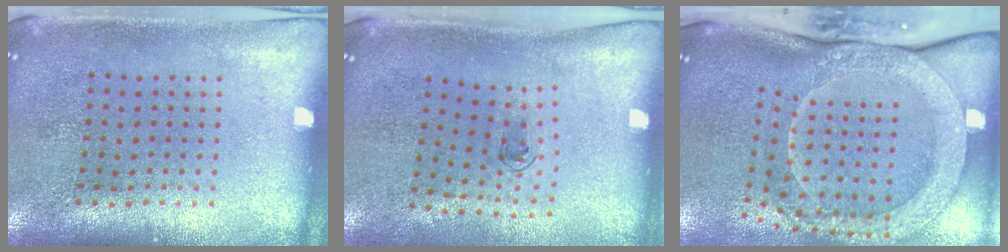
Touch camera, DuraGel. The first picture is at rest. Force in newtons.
{"total": 0.6, "press": 0.3, "slide": 0.5}
{"total": 3.1, "press": 2.3, "slide": 2.1}